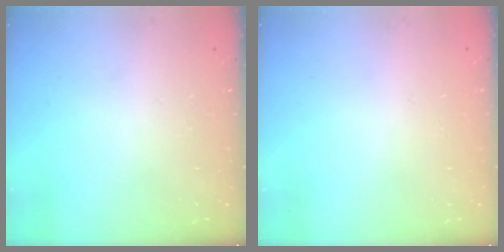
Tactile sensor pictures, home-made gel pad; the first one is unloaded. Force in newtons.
{"total": 0.0}